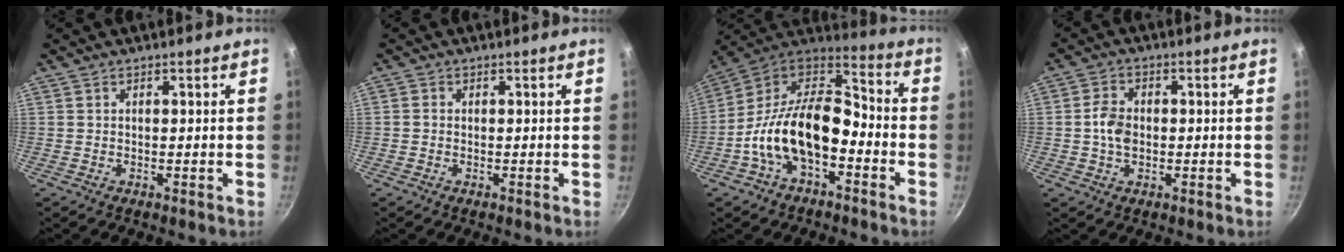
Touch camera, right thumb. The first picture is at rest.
{"total": 0.8, "force": [-0.3, 0.7, 0.3], "torque": [-0.005, 0.002, -0.007]}
{"total": 19.2, "force": [-5.6, 11.1, 14.6], "torque": [-0.243, 0.066, -0.117]}
{"total": 5.2, "force": [-0.3, 3.6, 3.6], "torque": [-0.064, 0.013, -0.012]}